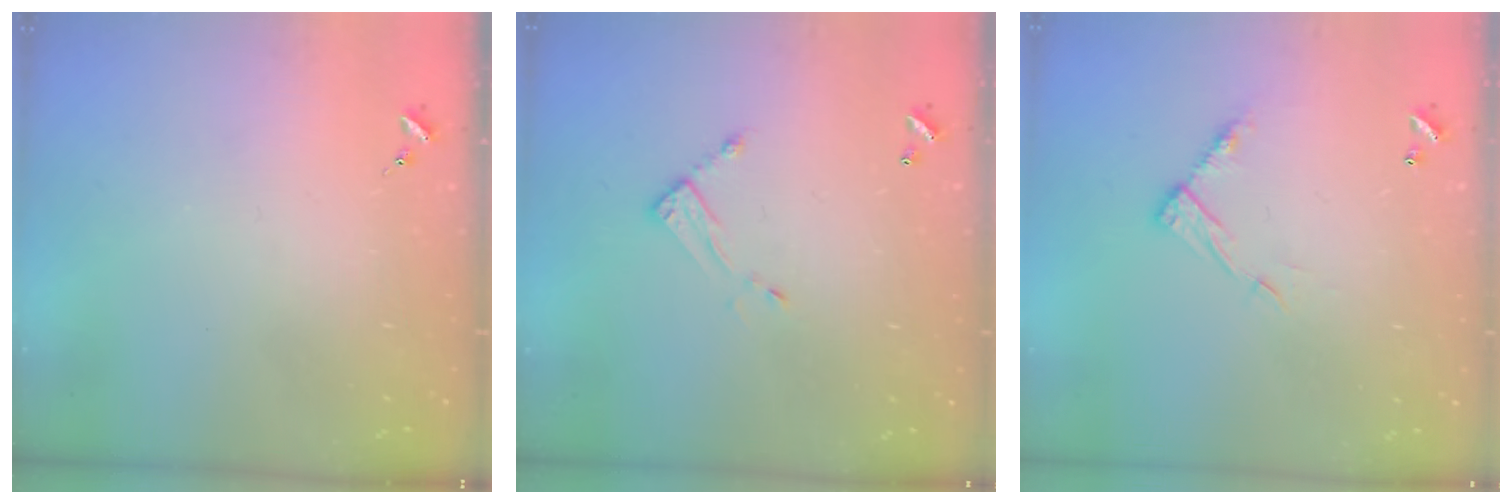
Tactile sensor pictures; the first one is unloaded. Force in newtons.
{"total": 7.2, "press": 7.2, "slide": 0.3}
{"total": 9.4, "press": 9.4, "slide": 0.1}